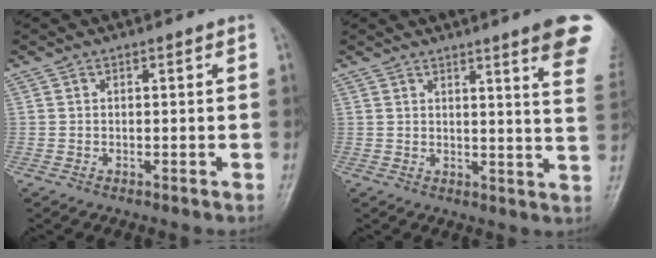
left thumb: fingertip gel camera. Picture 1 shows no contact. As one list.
[{"total": 11.9, "force": [7.7, 0.8, 9.1], "torque": [-0.093, -0.035, 0.077]}]